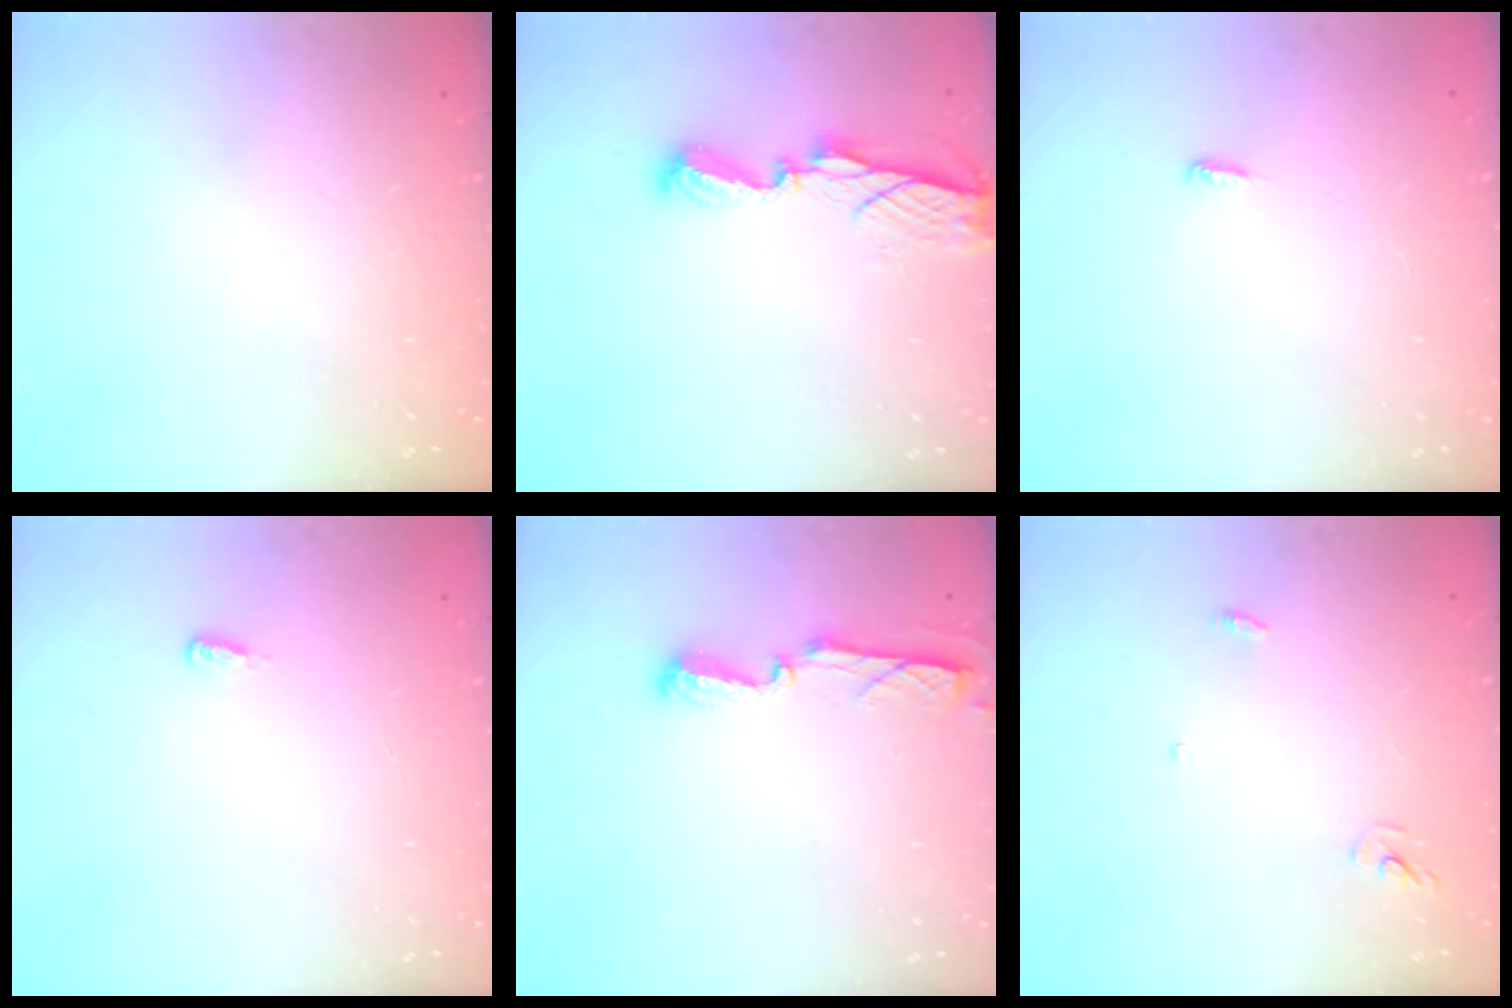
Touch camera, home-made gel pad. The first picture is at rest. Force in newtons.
{"total": 7.5, "press": 7.5, "slide": 0.5}
{"total": 3.6, "press": 3.4, "slide": 1.0}
{"total": 4.4, "press": 2.2, "slide": 3.9}
{"total": 5.6, "press": 5.5, "slide": 0.6}
{"total": 2.9, "press": 2.9, "slide": 0.2}